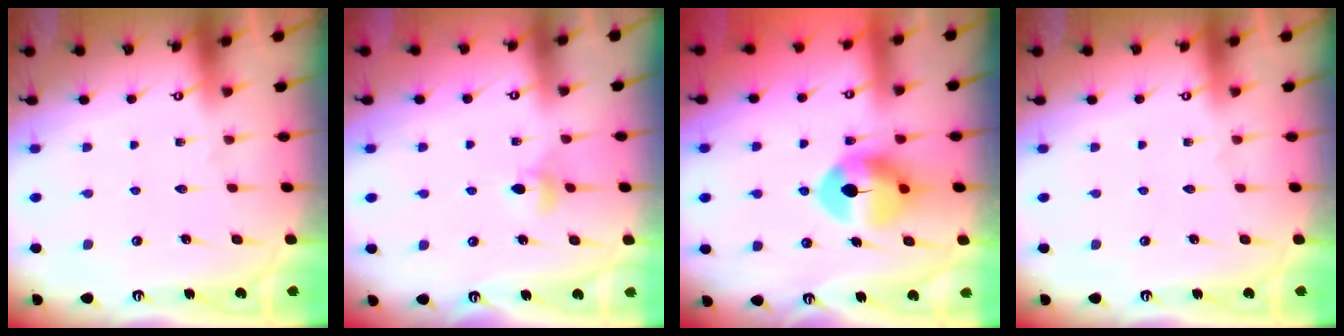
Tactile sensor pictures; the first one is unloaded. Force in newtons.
{"total": 4.0, "press": 4.0, "slide": 0.9}
{"total": 10.5, "press": 10.4, "slide": 1.0}
{"total": 0.0}